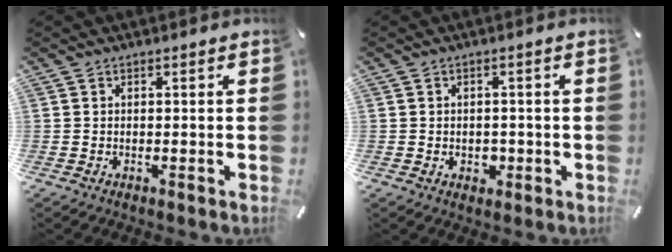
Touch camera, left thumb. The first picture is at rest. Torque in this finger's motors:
{"motor_torque": [-0.11, -0.16, 0.02, 0.01, 0.04]}